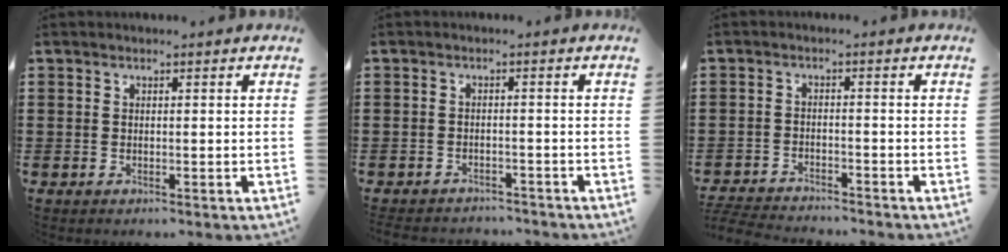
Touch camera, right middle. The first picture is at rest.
{"total": 2.2, "force": [-2.2, 0.2, 0.0], "torque": [-0.007, -0.003, -0.048]}
{"total": 3.8, "force": [-3.8, 0.1, 0.4], "torque": [-0.024, -0.008, -0.084]}